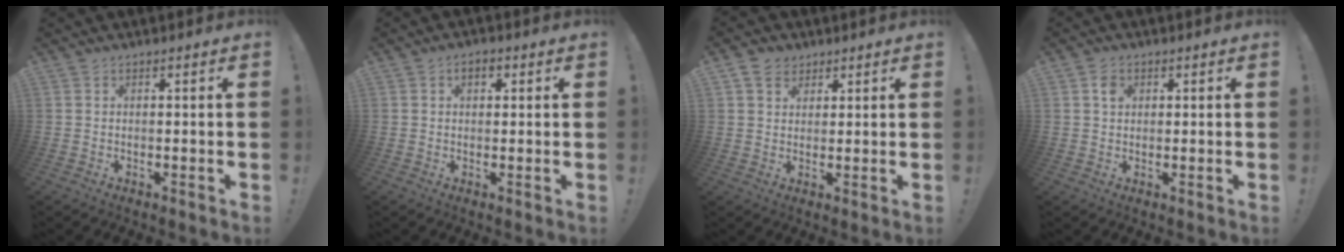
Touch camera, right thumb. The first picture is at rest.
{"total": 2.7, "force": [0.8, 1.7, 2.0], "torque": [-0.031, 0.004, 0.012]}
{"total": 5.5, "force": [2.9, 4.2, 2.1], "torque": [-0.036, -0.007, 0.056]}
{"total": 2.8, "force": [0.9, 2.2, 1.5], "torque": [-0.016, -0.001, 0.012]}